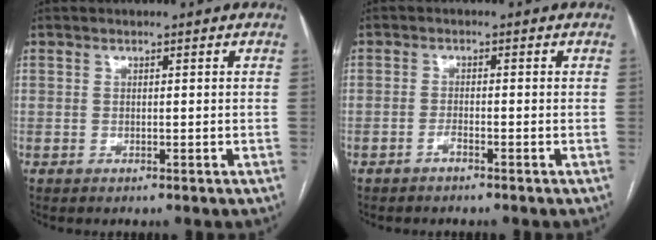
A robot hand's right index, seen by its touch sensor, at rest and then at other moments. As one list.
[{"total": 1.2, "force": [-1.0, 0.1, 0.7], "torque": [-0.015, 0.002, -0.018]}]